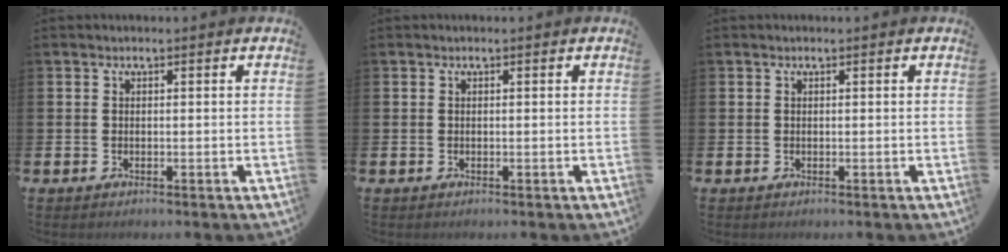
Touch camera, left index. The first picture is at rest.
{"total": 0.0}
{"total": 0.0}